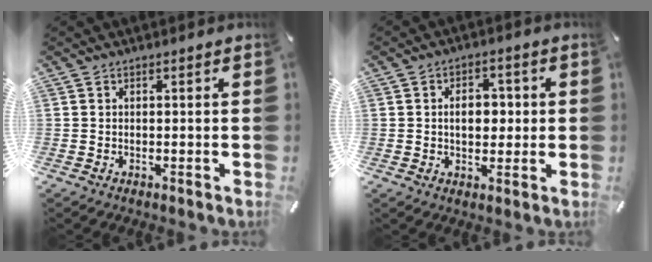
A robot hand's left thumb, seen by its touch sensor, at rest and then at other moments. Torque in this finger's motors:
{"motor_torque": [1.00, 0.94, 0.53, -0.27, 0.04]}